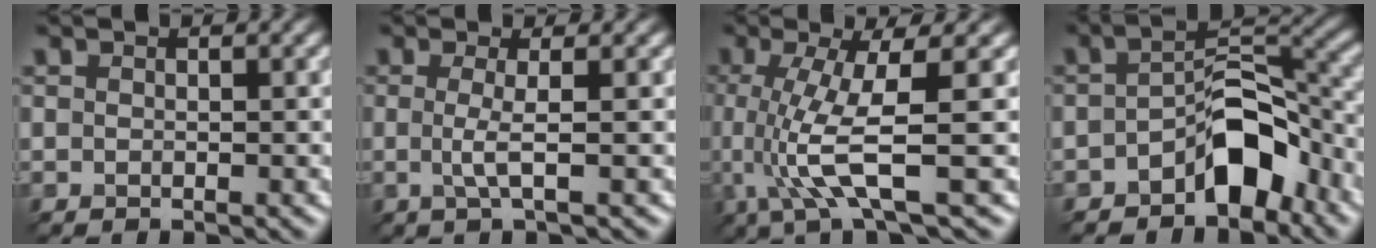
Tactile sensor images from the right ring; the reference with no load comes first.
{"total": 1.3, "force": [-0.1, -0.2, 1.3], "torque": [-0.038, -0.001, 0.007]}
{"total": 5.9, "force": [-0.7, 0.5, 5.9], "torque": [-0.128, 0.003, 0.003]}
{"total": 5.3, "force": [-3.7, 2.0, 3.3], "torque": [-0.051, 0.019, -0.056]}